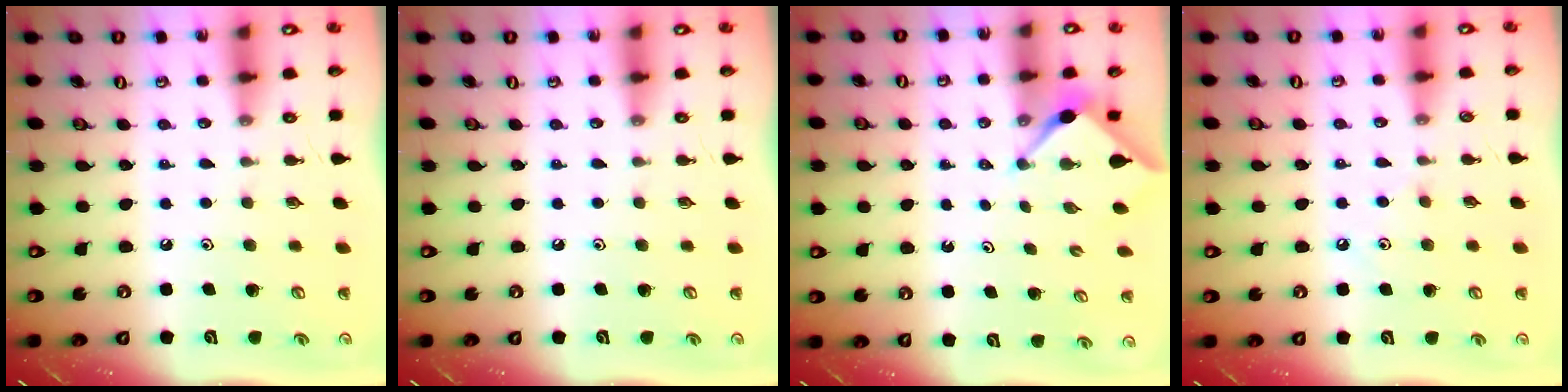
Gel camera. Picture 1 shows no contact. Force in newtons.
{"total": 0.0}
{"total": 3.1, "press": 3.0, "slide": 0.3}
{"total": 5.5, "press": 5.5, "slide": 0.6}